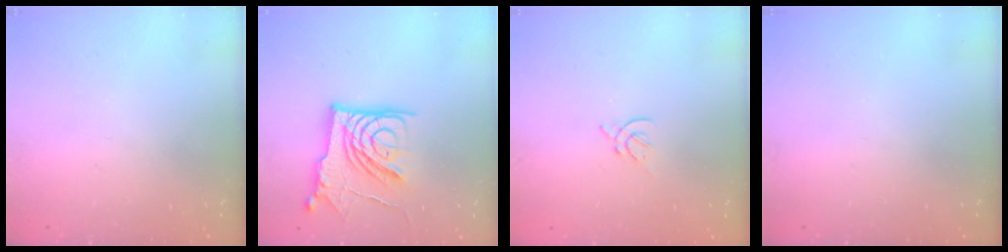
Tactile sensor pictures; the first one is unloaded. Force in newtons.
{"total": 14.2, "press": 14.1, "slide": 1.1}
{"total": 2.0, "press": 1.9, "slide": 0.5}
{"total": 0.0}